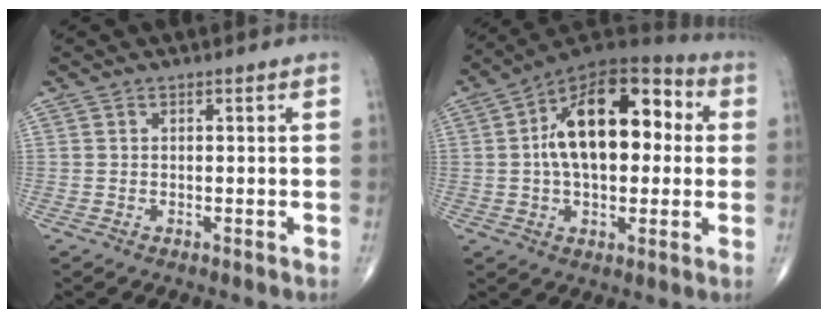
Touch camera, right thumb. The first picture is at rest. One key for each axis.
{"total": 20.2, "fx": 2.5, "fy": 11.3, "fz": 16.6, "tx": -0.238, "ty": 0.033, "tz": 0.029}